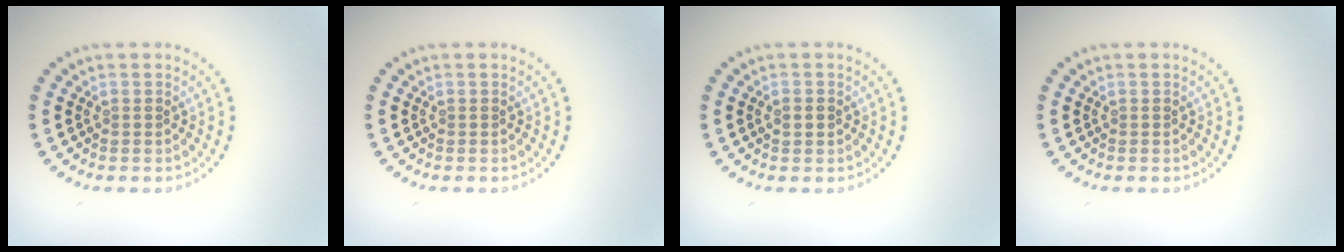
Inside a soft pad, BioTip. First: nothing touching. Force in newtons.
{"total": 0.0}
{"total": 1.1, "press": 1.1, "slide": 0.2}
{"total": 0.0}